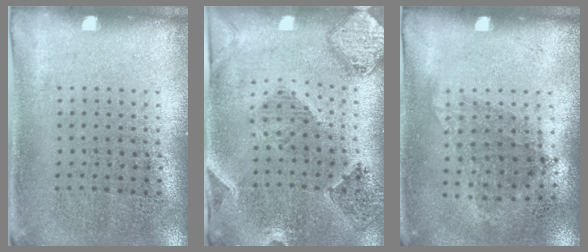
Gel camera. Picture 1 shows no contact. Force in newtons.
{"total": 1.6, "press": 1.6, "slide": 0.3}
{"total": 1.0, "press": 0.8, "slide": 0.6}